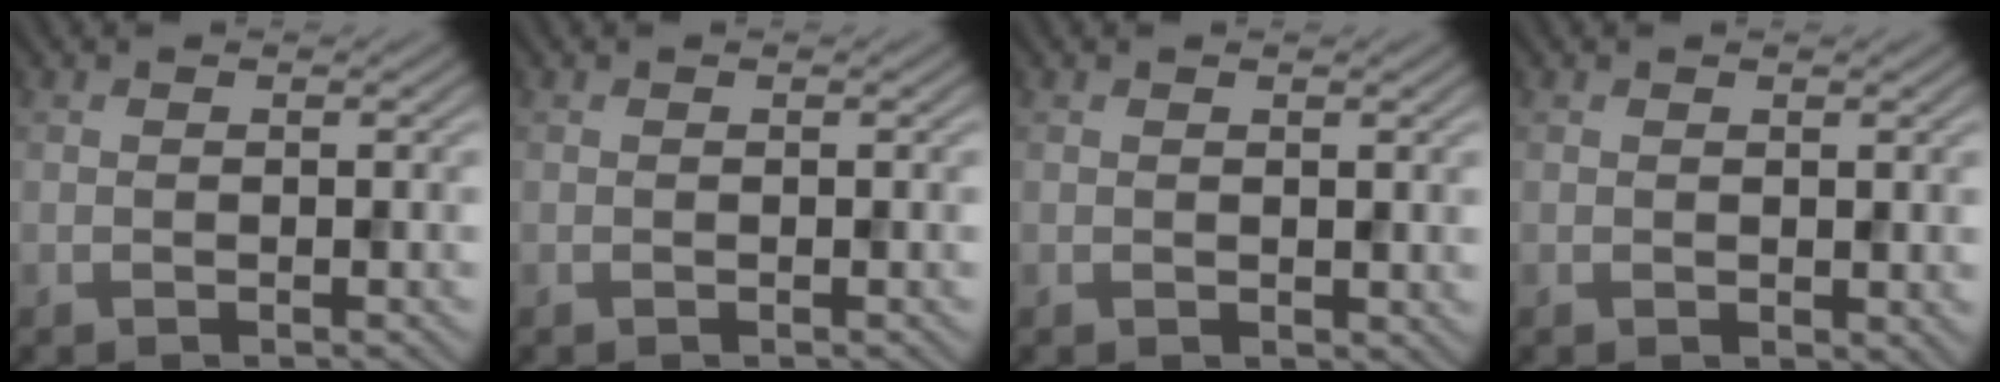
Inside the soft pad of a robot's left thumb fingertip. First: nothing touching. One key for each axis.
{"total": 0.0}
{"total": 0.6, "fx": 0.4, "fy": 0.4, "fz": 0.2, "tx": -0.002, "ty": -0.004, "tz": 0.008}
{"total": 1.0, "fx": 0.2, "fy": 0.7, "fz": 0.7, "tx": -0.009, "ty": -0.004, "tz": 0.007}